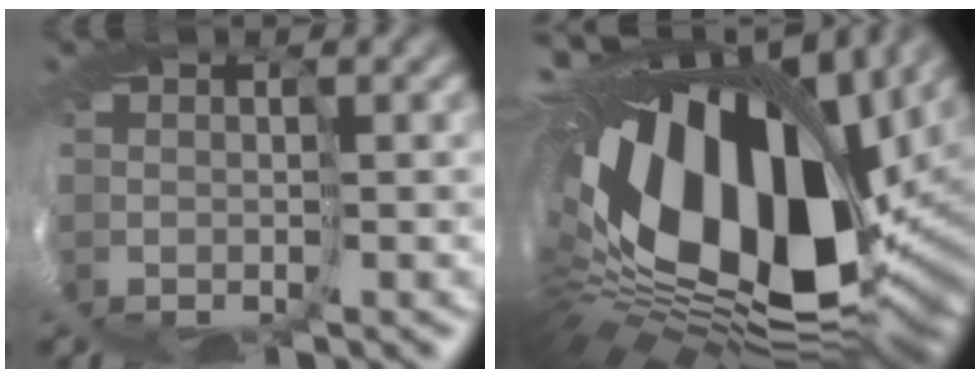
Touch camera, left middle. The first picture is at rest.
{"total": 17.6, "force": [2.9, 10.3, 13.9], "torque": [-0.273, -0.038, 0.057]}